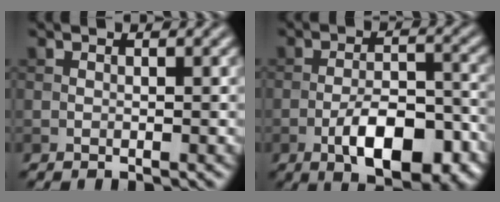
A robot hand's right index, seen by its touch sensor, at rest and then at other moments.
{"total": 8.3, "force": [-3.8, 3.5, 6.5], "torque": [-0.103, 0.002, -0.061]}